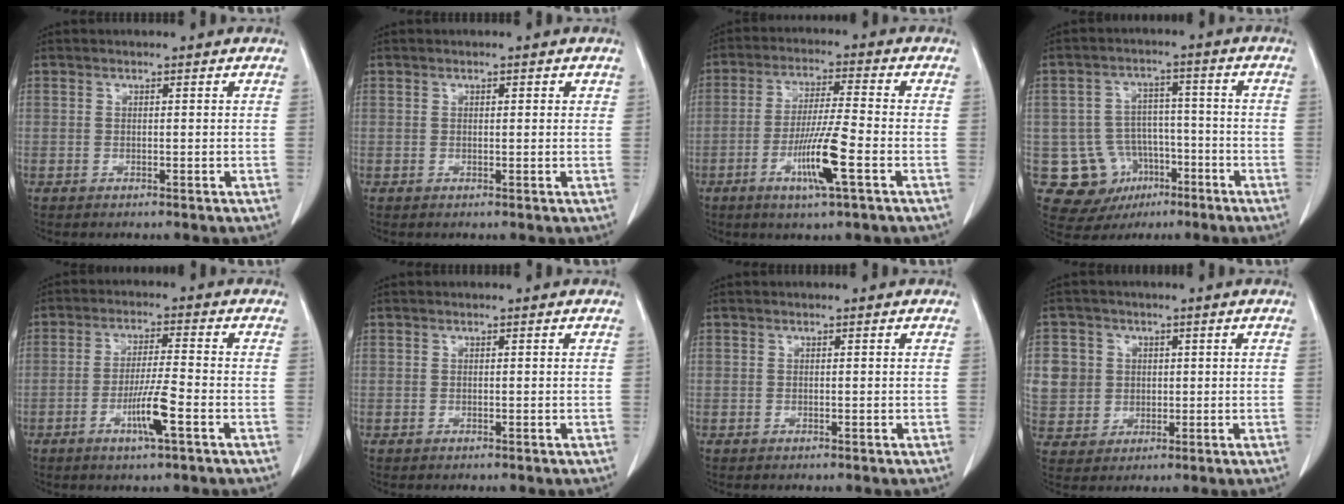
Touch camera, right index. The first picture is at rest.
{"total": 0.8, "force": [0.4, 0.3, 0.6], "torque": [-0.011, 0.001, 0.004]}
{"total": 9.3, "force": [-3.6, -0.2, 8.6], "torque": [-0.164, -0.012, -0.065]}
{"total": 10.4, "force": [-3.9, 9.3, 2.7], "torque": [-0.050, 0.023, -0.045]}
{"total": 7.4, "force": [-3.0, 0.1, 6.8], "torque": [-0.129, -0.008, -0.052]}
{"total": 0.0}
{"total": 0.0}
{"total": 10.0, "force": [1.8, 9.5, 2.4], "torque": [-0.082, 0.031, 0.054]}